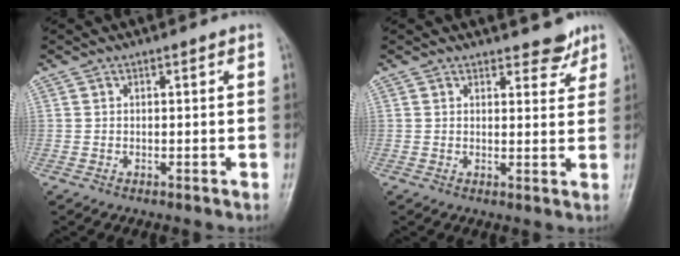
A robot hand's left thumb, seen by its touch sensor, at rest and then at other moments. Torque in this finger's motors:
{"motor_torque": [-0.13, 0.03, -0.08, -0.18, 0.01]}